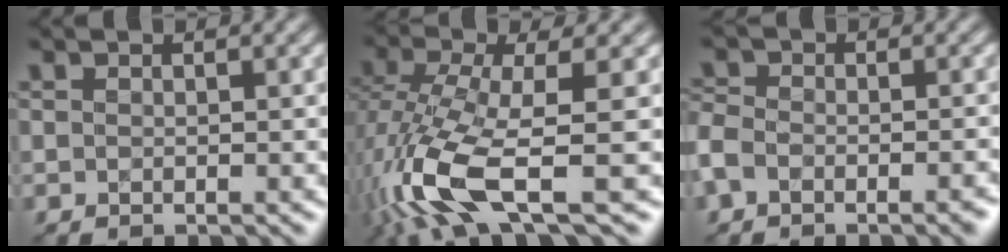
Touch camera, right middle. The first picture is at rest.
{"total": 9.5, "force": [-3.2, 3.2, 8.3], "torque": [-0.200, -0.004, -0.064]}
{"total": 4.1, "force": [-2.5, 2.2, 2.4], "torque": [-0.043, 0.009, -0.049]}